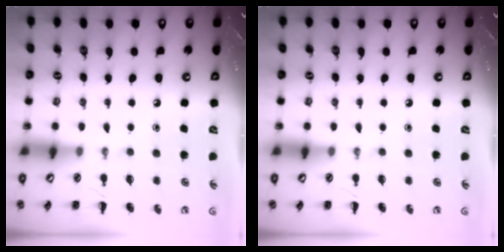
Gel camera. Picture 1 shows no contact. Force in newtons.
{"total": 0.0}